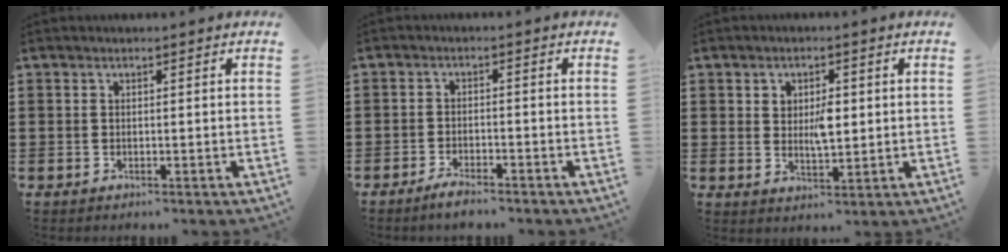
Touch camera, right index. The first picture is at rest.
{"total": 2.3, "force": [-2.2, 0.1, 0.7], "torque": [-0.017, 0.002, -0.042]}
{"total": 3.9, "force": [0.8, 1.9, 3.2], "torque": [-0.060, 0.004, 0.012]}